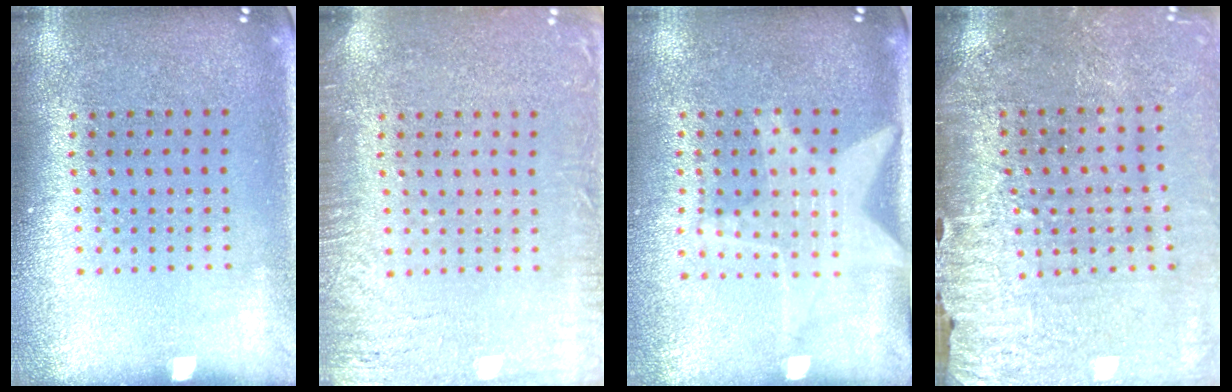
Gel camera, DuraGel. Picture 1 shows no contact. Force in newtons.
{"total": 3.1, "press": 3.1, "slide": 0.3}
{"total": 1.8, "press": 1.5, "slide": 1.1}
{"total": 3.0, "press": 3.0, "slide": 0.3}